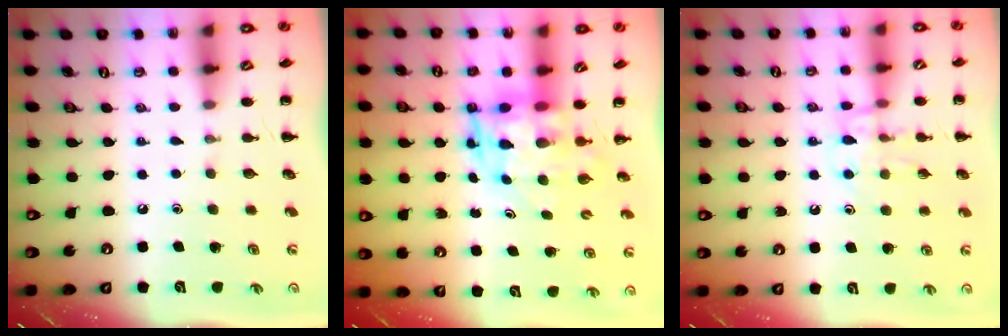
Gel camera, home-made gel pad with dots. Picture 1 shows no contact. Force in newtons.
{"total": 5.4, "press": 5.1, "slide": 1.9}
{"total": 11.1, "press": 11.1, "slide": 0.7}